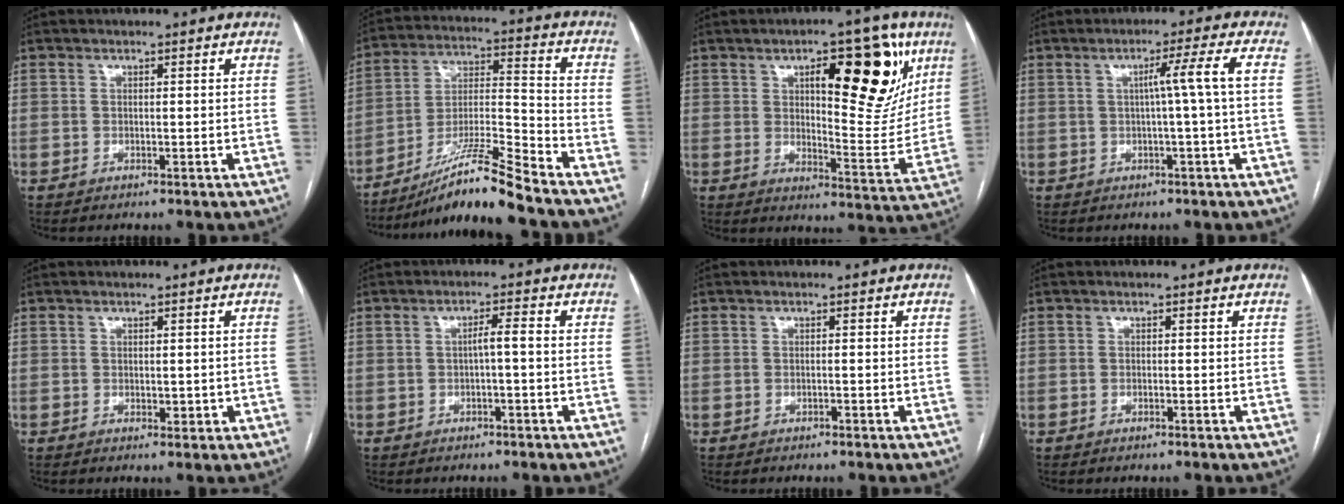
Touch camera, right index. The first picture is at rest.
{"total": 13.0, "force": [-10.7, -1.4, 7.2], "torque": [-0.134, -0.002, -0.192]}
{"total": 17.1, "force": [7.7, 5.3, 14.4], "torque": [-0.175, 0.004, 0.111]}
{"total": 4.9, "force": [0.2, -1.6, 4.6], "torque": [-0.071, 0.009, 0.007]}
{"total": 1.6, "force": [-0.1, 1.0, 1.2], "torque": [-0.015, -0.001, 0.002]}
{"total": 2.2, "force": [-0.3, 0.0, 2.2], "torque": [-0.033, 0.005, -0.004]}
{"total": 0.0}
{"total": 0.0}